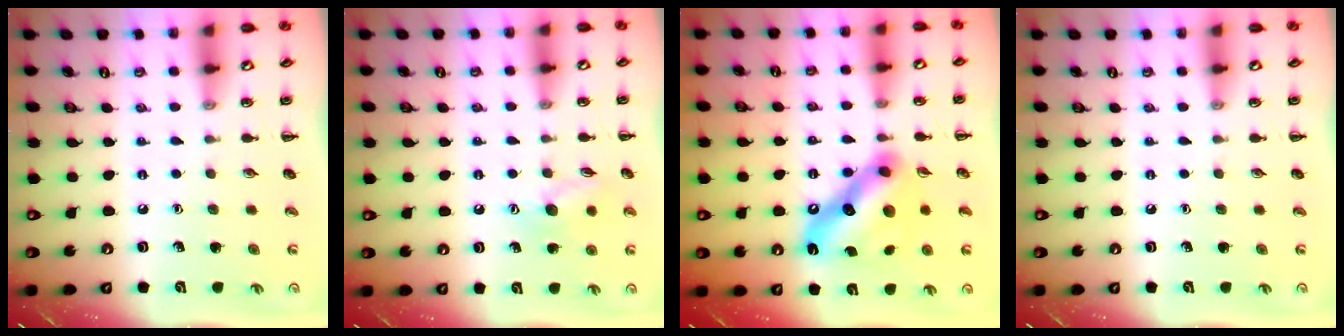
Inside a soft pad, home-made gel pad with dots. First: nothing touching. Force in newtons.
{"total": 8.5, "press": 8.5, "slide": 0.7}
{"total": 17.1, "press": 17.0, "slide": 1.5}
{"total": 0.0}